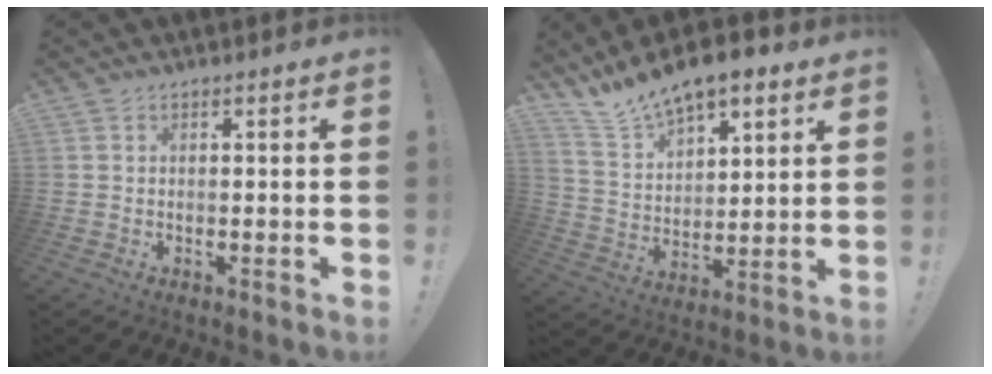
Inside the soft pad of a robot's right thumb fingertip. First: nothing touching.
{"total": 12.5, "force": [10.8, 4.5, 4.2], "torque": [-0.098, -0.079, 0.198]}